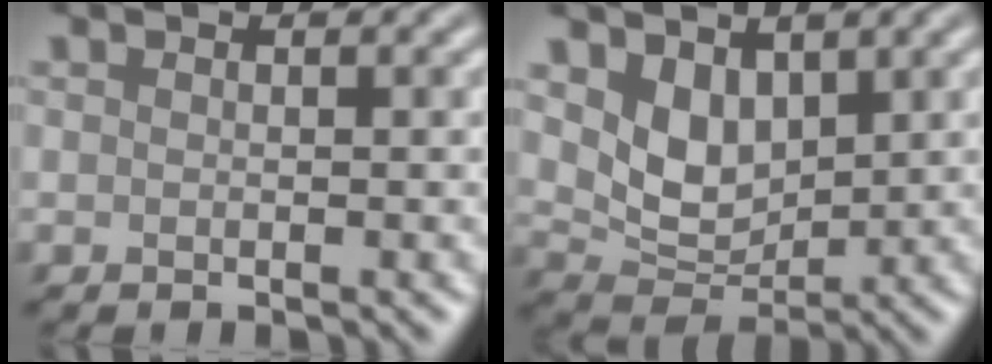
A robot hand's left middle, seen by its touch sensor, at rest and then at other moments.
{"total": 4.0, "force": [1.8, 2.7, 2.3], "torque": [-0.052, -0.013, 0.036]}